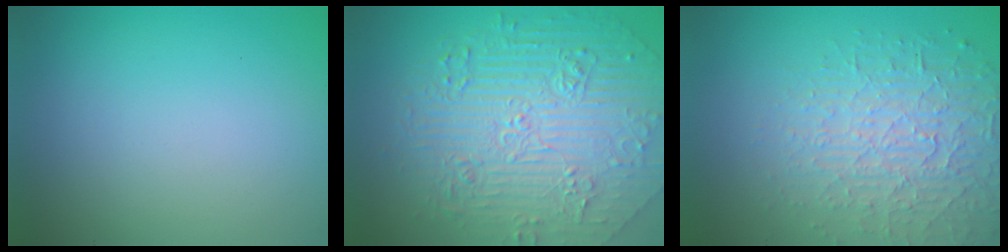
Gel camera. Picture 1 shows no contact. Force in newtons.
{"total": 6.9, "press": 6.0, "slide": 3.5}
{"total": 4.6, "press": 4.0, "slide": 2.3}